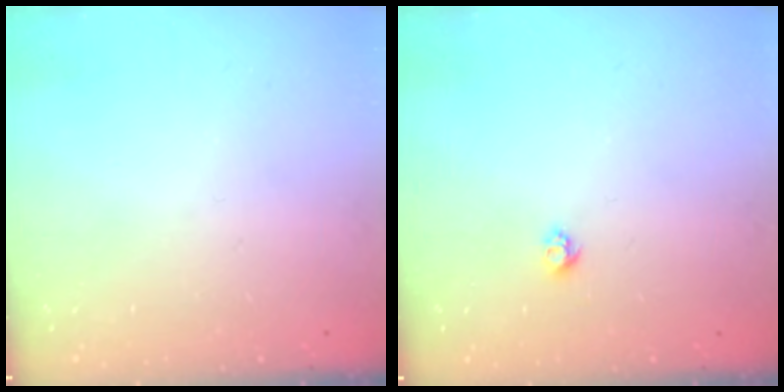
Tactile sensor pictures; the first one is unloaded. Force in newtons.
{"total": 4.3, "press": 4.3, "slide": 0.5}